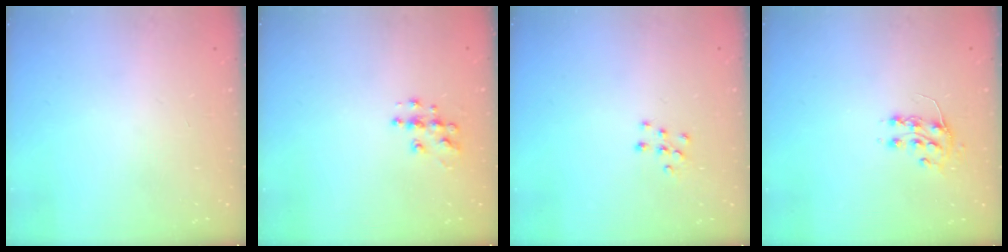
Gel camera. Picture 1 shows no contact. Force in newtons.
{"total": 7.0, "press": 6.9, "slide": 0.3}
{"total": 6.8, "press": 6.8, "slide": 0.4}
{"total": 7.3, "press": 7.3, "slide": 0.4}